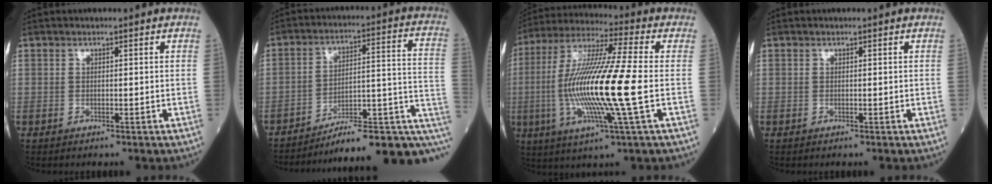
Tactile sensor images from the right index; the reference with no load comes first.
{"total": 17.9, "force": [-11.4, 3.7, 13.3], "torque": [-0.112, 0.061, -0.152]}
{"total": 18.1, "force": [-2.3, 0.0, 18.0], "torque": [-0.364, -0.007, -0.053]}
{"total": 0.0}